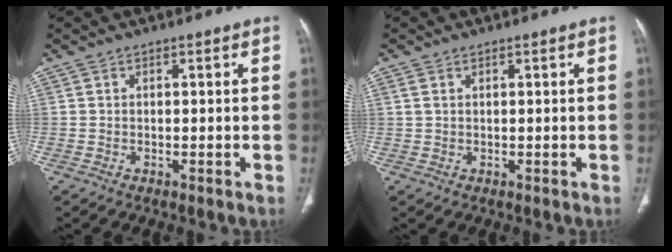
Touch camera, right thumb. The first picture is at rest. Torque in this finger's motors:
{"motor_torque": [-0.16, -0.07, -0.15, 0.06, -0.07]}